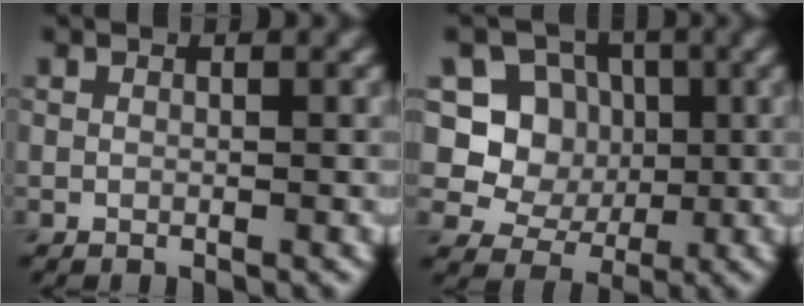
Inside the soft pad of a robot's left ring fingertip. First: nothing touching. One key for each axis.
{"total": 6.2, "fx": 0.8, "fy": 5.7, "fz": 2.2, "tx": -0.030, "ty": 0.005, "tz": 0.000}